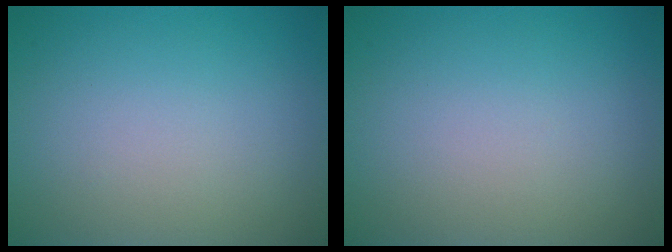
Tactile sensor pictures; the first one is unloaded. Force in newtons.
{"total": 0.0}